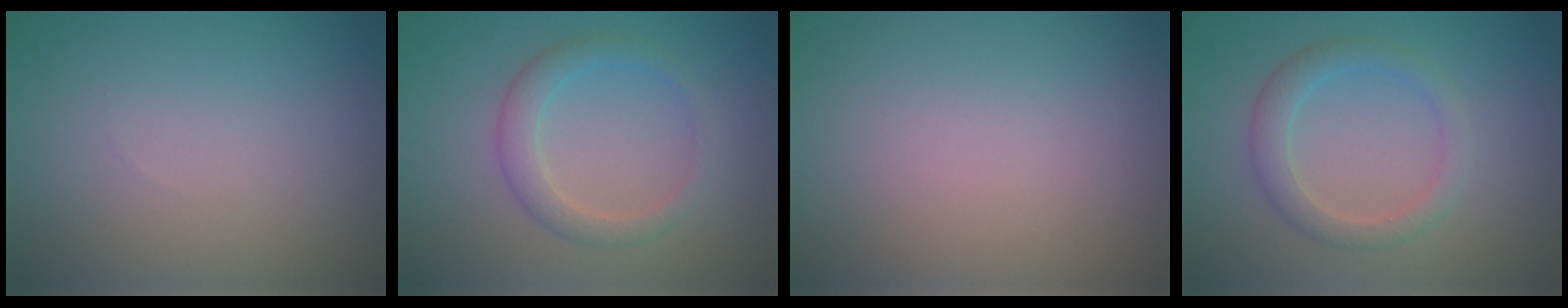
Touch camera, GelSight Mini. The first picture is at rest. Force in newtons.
{"total": 2.6, "press": 2.6, "slide": 0.2}
{"total": 0.0}
{"total": 2.6, "press": 2.6, "slide": 0.1}